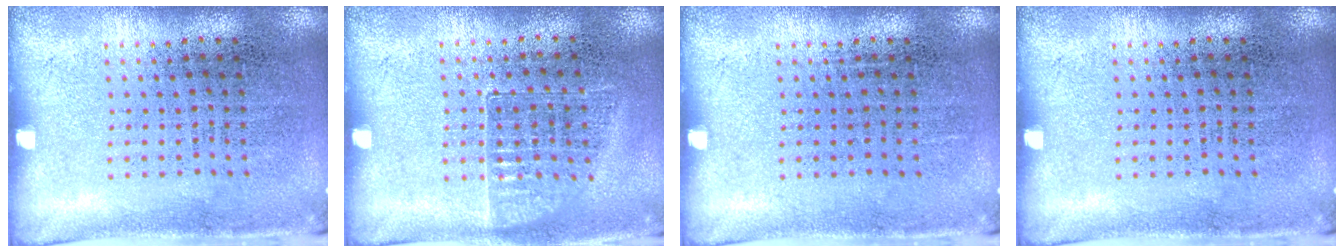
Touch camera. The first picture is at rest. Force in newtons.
{"total": 0.9, "press": 0.9, "slide": 0.1}
{"total": 0.0}
{"total": 0.0}